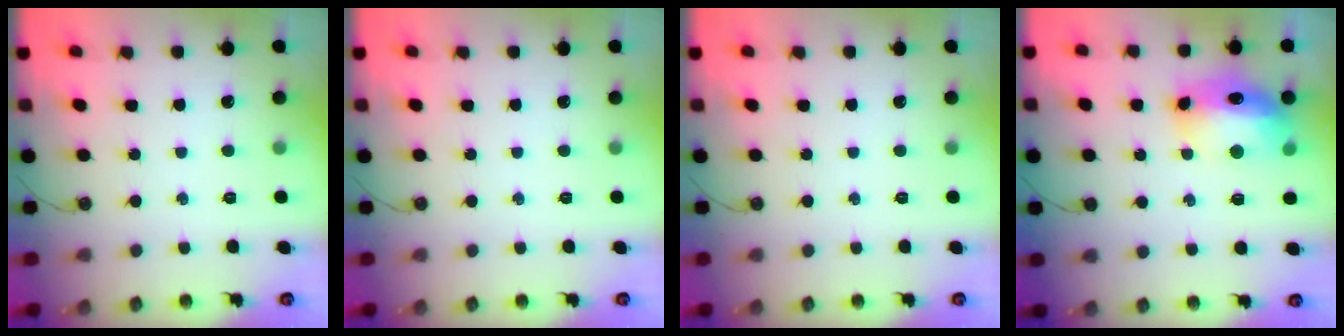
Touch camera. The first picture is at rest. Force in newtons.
{"total": 0.0}
{"total": 0.0}
{"total": 13.9, "press": 13.9, "slide": 1.2}